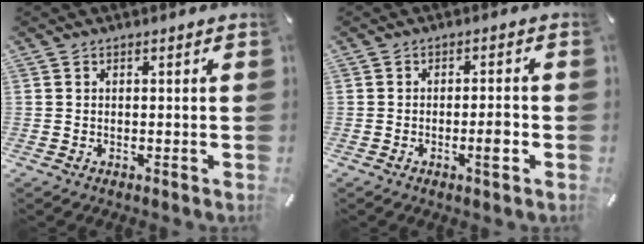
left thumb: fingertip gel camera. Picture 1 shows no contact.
{"total": 4.4, "force": [-1.4, 1.1, 4.1], "torque": [-0.066, 0.007, -0.023]}